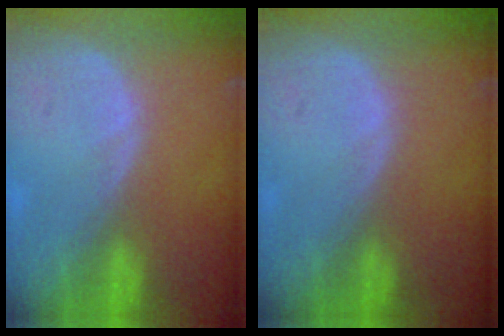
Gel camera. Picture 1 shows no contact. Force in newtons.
{"total": 0.0}